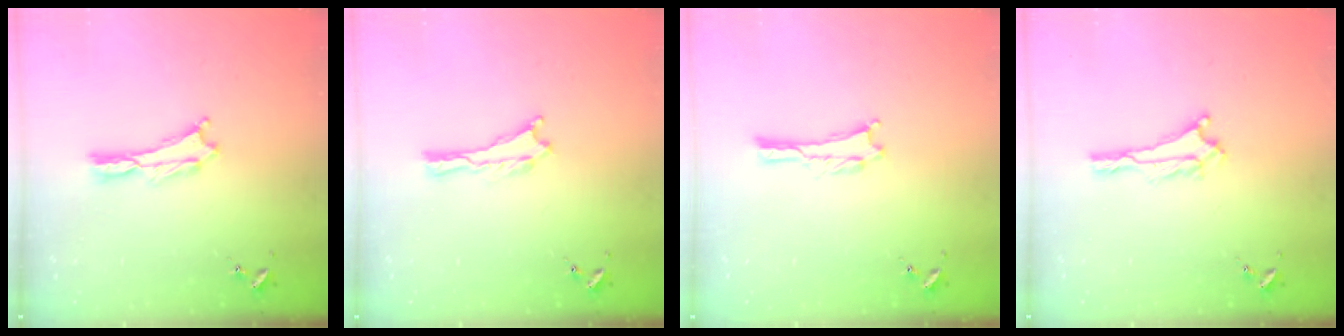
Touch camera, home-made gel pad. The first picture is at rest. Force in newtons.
{"total": 0.0}
{"total": 0.6, "press": 0.6, "slide": 0.1}
{"total": 0.6, "press": 0.6, "slide": 0.1}